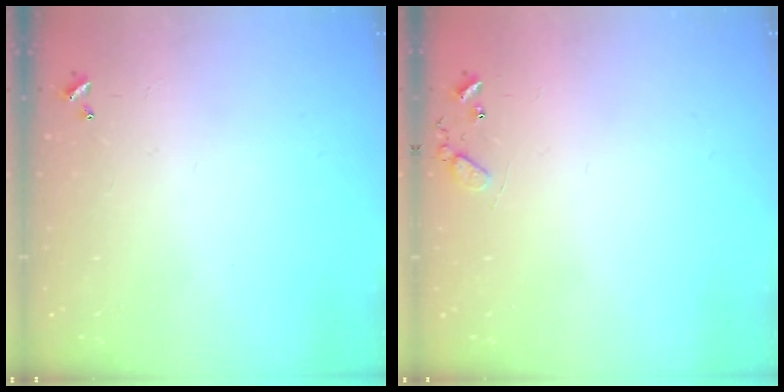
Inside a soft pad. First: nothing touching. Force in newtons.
{"total": 7.7, "press": 7.6, "slide": 0.5}